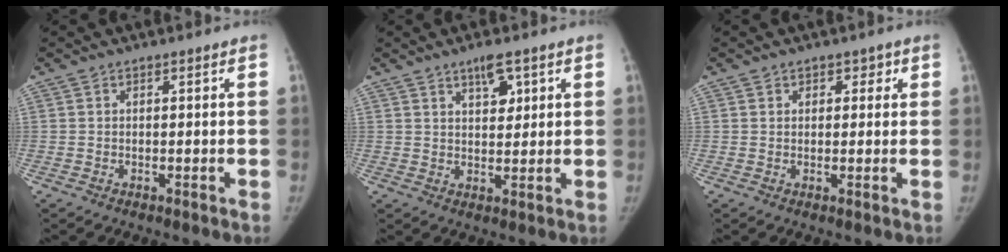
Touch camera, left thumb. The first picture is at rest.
{"total": 4.4, "force": [2.6, 1.8, 3.1], "torque": [-0.038, -0.017, 0.043]}
{"total": 2.3, "force": [1.2, 1.8, 0.7], "torque": [0.018, -0.004, 0.011]}